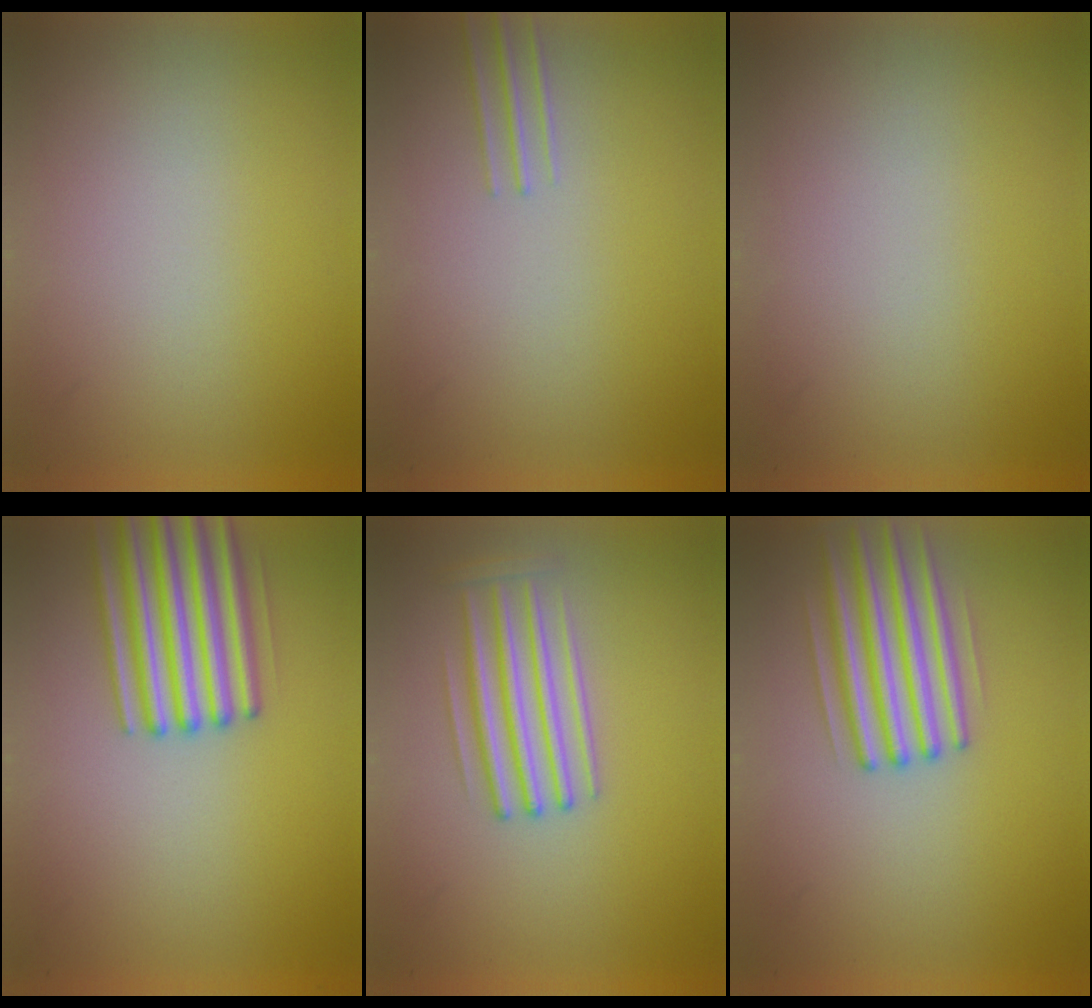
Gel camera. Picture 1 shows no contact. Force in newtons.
{"total": 1.0}
{"total": 0.0}
{"total": 4.7}
{"total": 3.2}
{"total": 4.2}